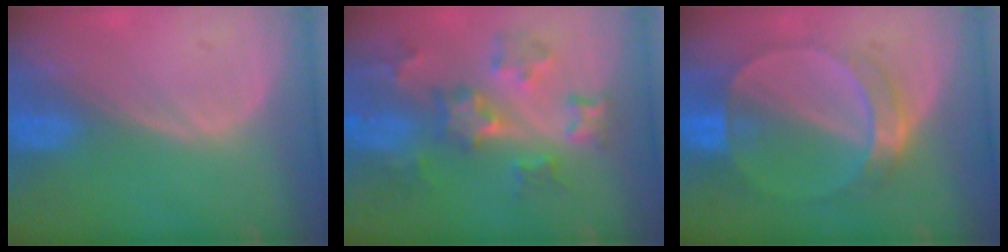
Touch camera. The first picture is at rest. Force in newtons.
{"total": 8.3, "press": 7.8, "slide": 2.9}
{"total": 7.5, "press": 6.6, "slide": 3.5}